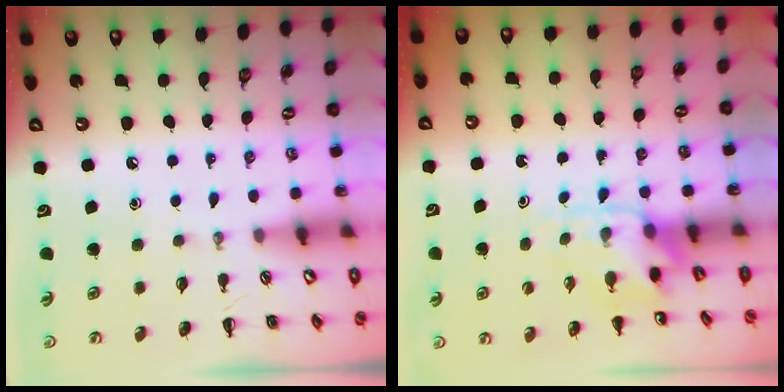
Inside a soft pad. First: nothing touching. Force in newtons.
{"total": 4.6, "press": 4.6, "slide": 0.5}